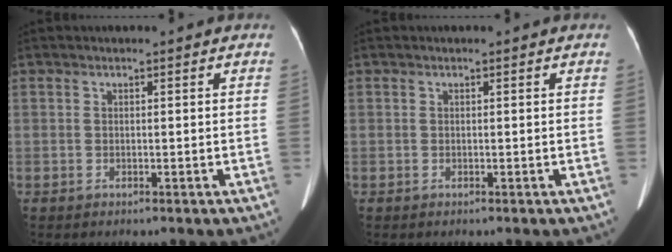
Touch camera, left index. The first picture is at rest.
{"total": 0.0}